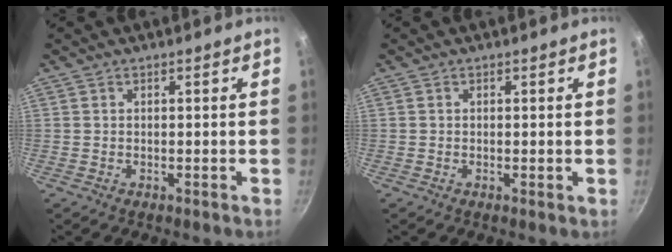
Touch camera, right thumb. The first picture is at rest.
{"total": 0.5, "force": [0.0, 0.1, 0.5], "torque": [-0.007, -0.001, -0.002]}